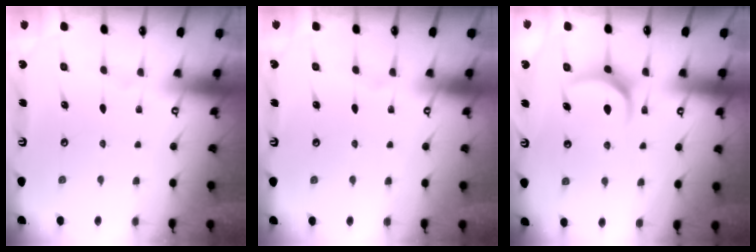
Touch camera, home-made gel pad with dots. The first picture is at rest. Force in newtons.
{"total": 0.0}
{"total": 7.7, "press": 7.7, "slide": 0.7}